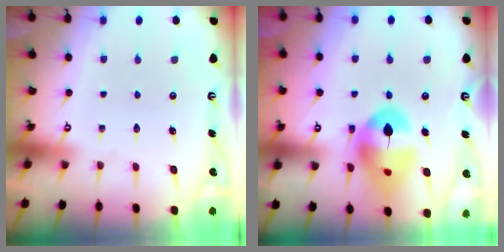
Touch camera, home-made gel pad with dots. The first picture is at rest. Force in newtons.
{"total": 16.8, "press": 16.7, "slide": 2.1}